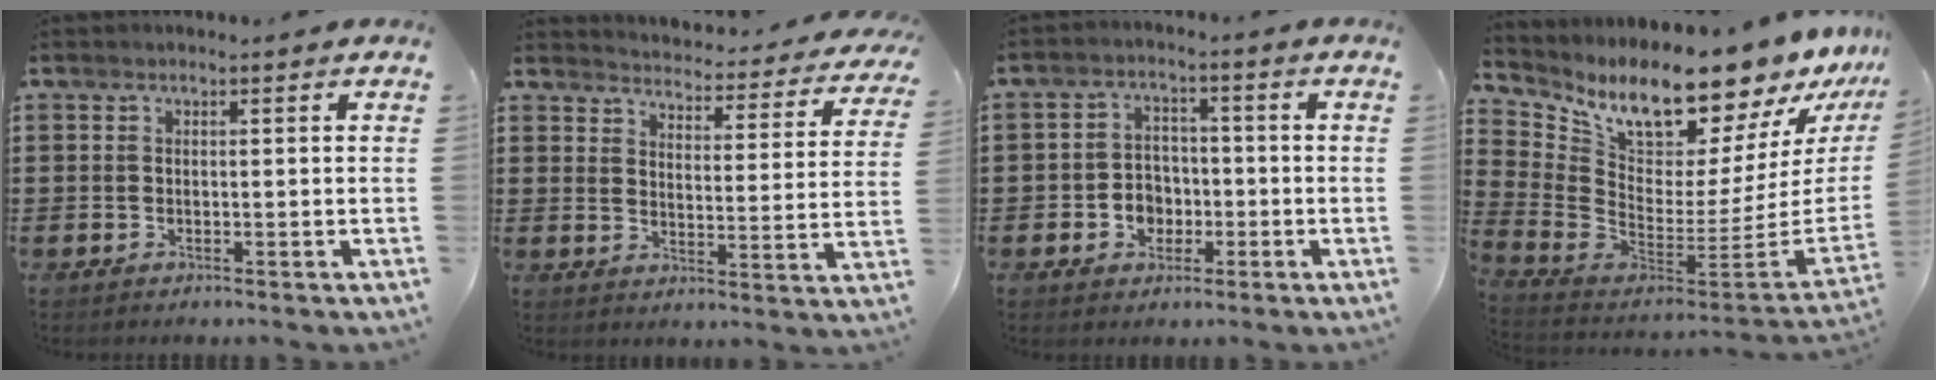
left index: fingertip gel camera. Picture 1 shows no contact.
{"total": 3.5, "force": [3.5, -0.3, 0.2], "torque": [-0.019, -0.040, 0.052]}
{"total": 4.2, "force": [-1.5, 3.5, 1.7], "torque": [-0.041, 0.007, -0.032]}
{"total": 11.7, "force": [10.4, 2.3, 4.9], "torque": [-0.113, -0.105, 0.173]}